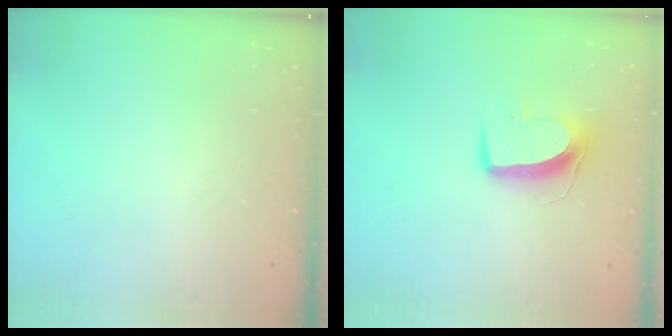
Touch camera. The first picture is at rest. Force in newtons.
{"total": 10.5, "press": 10.5, "slide": 0.4}